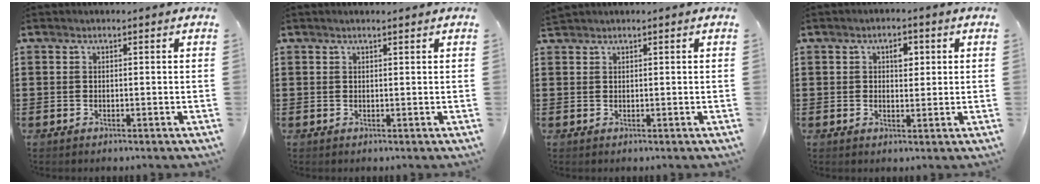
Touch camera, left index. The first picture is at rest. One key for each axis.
{"total": 0.7, "fx": 0.6, "fy": 0.0, "fz": 0.5, "tx": -0.009, "ty": -0.001, "tz": 0.011}
{"total": 0.7, "fx": 0.7, "fy": 0.0, "fz": 0.1, "tx": -0.005, "ty": -0.001, "tz": 0.015}
{"total": 2.9, "fx": 0.8, "fy": 1.7, "fz": 2.2, "tx": -0.024, "ty": 0.001, "tz": 0.007}